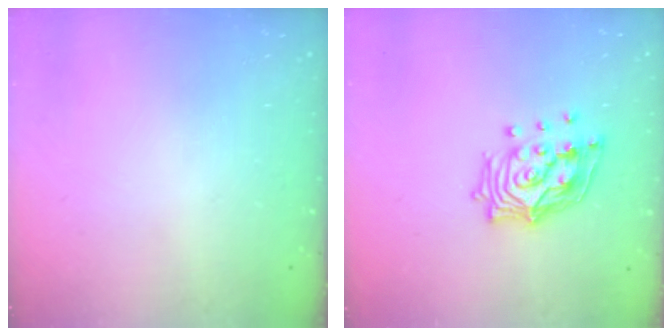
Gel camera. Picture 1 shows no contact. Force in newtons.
{"total": 14.1, "press": 14.0, "slide": 1.8}